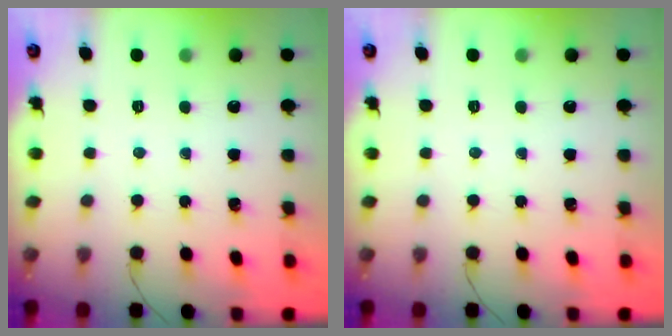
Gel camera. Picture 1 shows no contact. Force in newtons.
{"total": 0.0}